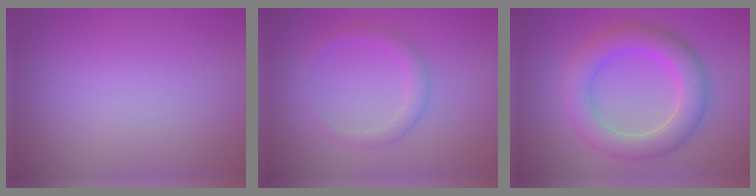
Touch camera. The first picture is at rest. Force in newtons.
{"total": 1.7, "press": 1.7, "slide": 0.1}
{"total": 5.3, "press": 5.3, "slide": 0.3}